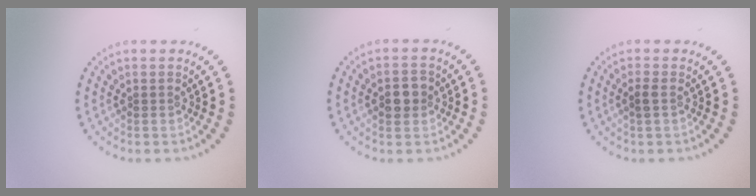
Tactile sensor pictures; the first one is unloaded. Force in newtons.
{"total": 2.1, "press": 2.1, "slide": 0.2}
{"total": 0.9, "press": 0.8, "slide": 0.4}